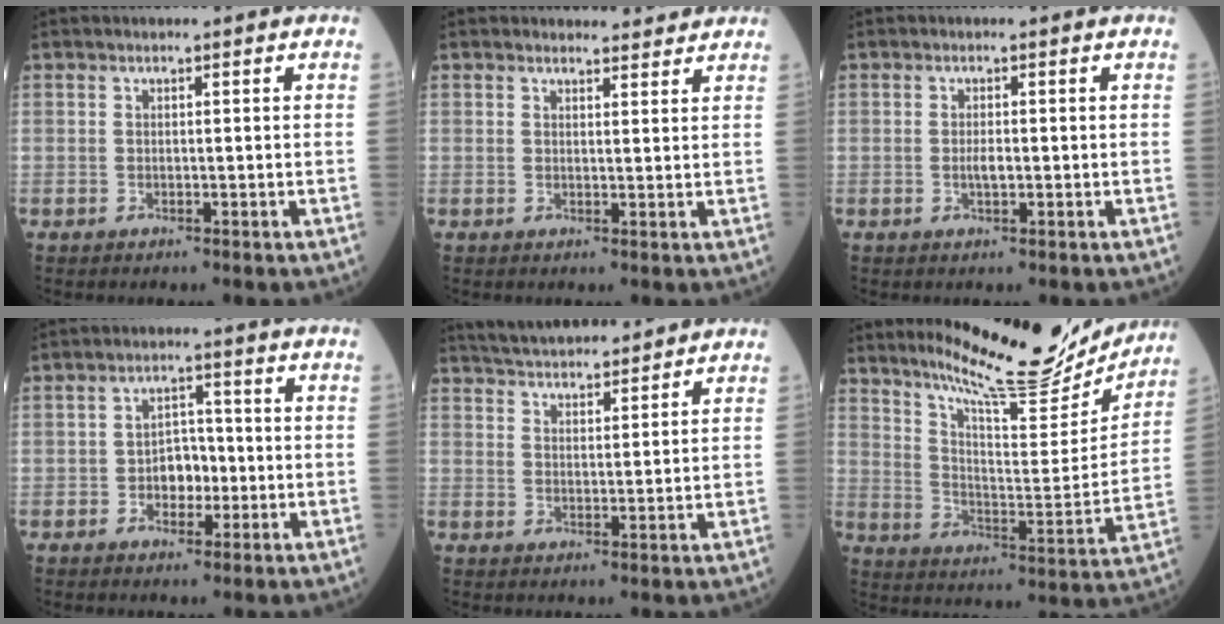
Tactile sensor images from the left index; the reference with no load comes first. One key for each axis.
{"total": 3.4, "fx": 3.3, "fy": 0.9, "fz": 0.0, "tx": -0.004, "ty": -0.003, "tz": 0.033}
{"total": 1.5, "fx": -0.6, "fy": 0.4, "fz": 1.3, "tx": -0.029, "ty": -0.005, "tz": -0.008}
{"total": 4.6, "fx": -1.5, "fy": 3.0, "fz": 3.2, "tx": -0.053, "ty": 0.008, "tz": -0.025}
{"total": 11.8, "fx": 11.0, "fy": 1.9, "fz": 3.7, "tx": -0.064, "ty": 0.020, "tz": 0.170}
{"total": 19.2, "fx": 17.1, "fy": 2.6, "fz": 8.3, "tx": -0.136, "ty": -0.042, "tz": 0.248}